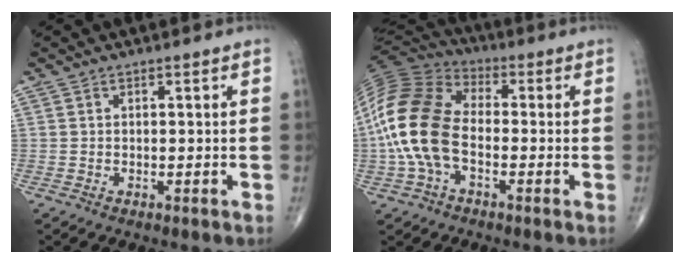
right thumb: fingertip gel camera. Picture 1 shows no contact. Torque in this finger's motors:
{"motor_torque": [-0.14, 1.26, 1.38, -0.28, 0.52]}